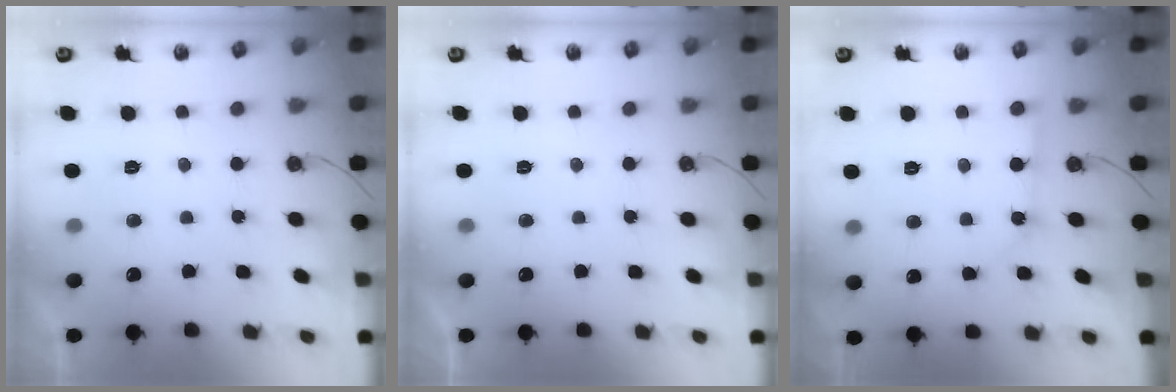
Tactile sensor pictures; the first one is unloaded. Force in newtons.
{"total": 0.0}
{"total": 3.5, "press": 3.5, "slide": 0.4}